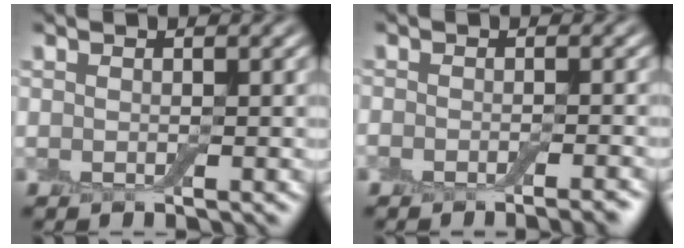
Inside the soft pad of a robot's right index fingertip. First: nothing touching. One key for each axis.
{"total": 2.9, "fx": -2.3, "fy": 0.6, "fz": 1.8, "tx": -0.025, "ty": 0.001, "tz": -0.031}